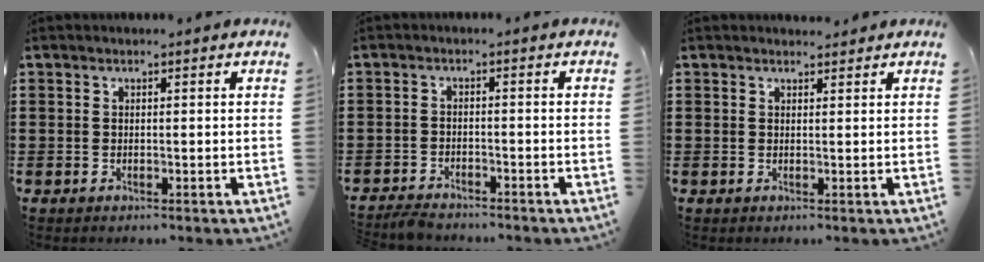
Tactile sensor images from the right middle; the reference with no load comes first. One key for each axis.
{"total": 2.6, "fx": -2.6, "fy": 0.4, "fz": 0.2, "tx": -0.009, "ty": 0.002, "tz": -0.054}
{"total": 1.1, "fx": 1.1, "fy": 0.3, "fz": 0.1, "tx": 0.004, "ty": -0.002, "tz": 0.019}